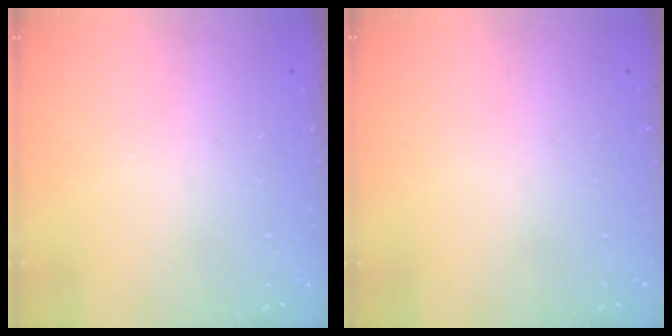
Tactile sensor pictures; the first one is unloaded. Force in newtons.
{"total": 0.0}